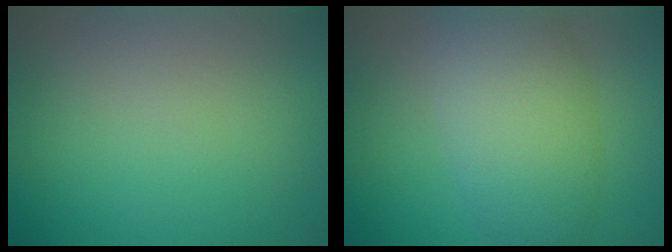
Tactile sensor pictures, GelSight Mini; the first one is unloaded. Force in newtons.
{"total": 7.2, "press": 7.2, "slide": 0.2}